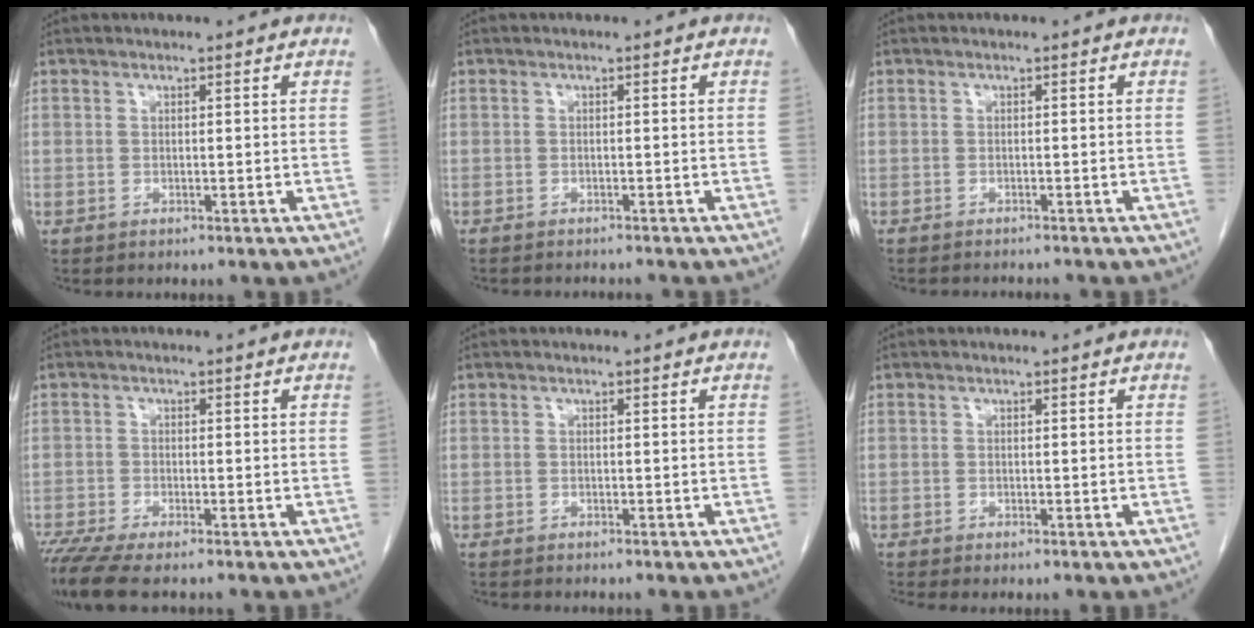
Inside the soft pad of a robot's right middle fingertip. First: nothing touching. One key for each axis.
{"total": 3.6, "fx": -3.4, "fy": 0.6, "fz": 1.0, "tx": -0.008, "ty": -0.004, "tz": -0.042}
{"total": 3.0, "fx": -2.9, "fy": 0.3, "fz": 0.8, "tx": -0.005, "ty": -0.004, "tz": -0.038}
{"total": 6.0, "fx": -4.8, "fy": 0.7, "fz": 3.6, "tx": -0.064, "ty": -0.015, "tz": -0.085}
{"total": 2.0, "fx": -1.8, "fy": 0.4, "fz": 1.0, "tx": -0.016, "ty": -0.003, "tz": -0.019}
{"total": 0.9, "fx": -0.7, "fy": 0.0, "fz": 0.6, "tx": -0.007, "ty": -0.002, "tz": -0.011}